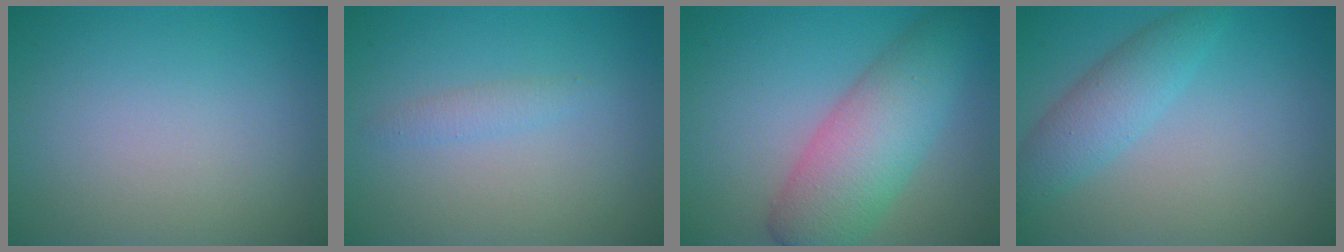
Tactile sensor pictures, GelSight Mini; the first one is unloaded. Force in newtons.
{"total": 1.2, "press": 1.2, "slide": 0.0}
{"total": 7.3, "press": 7.3, "slide": 0.3}
{"total": 3.3, "press": 3.3, "slide": 0.1}